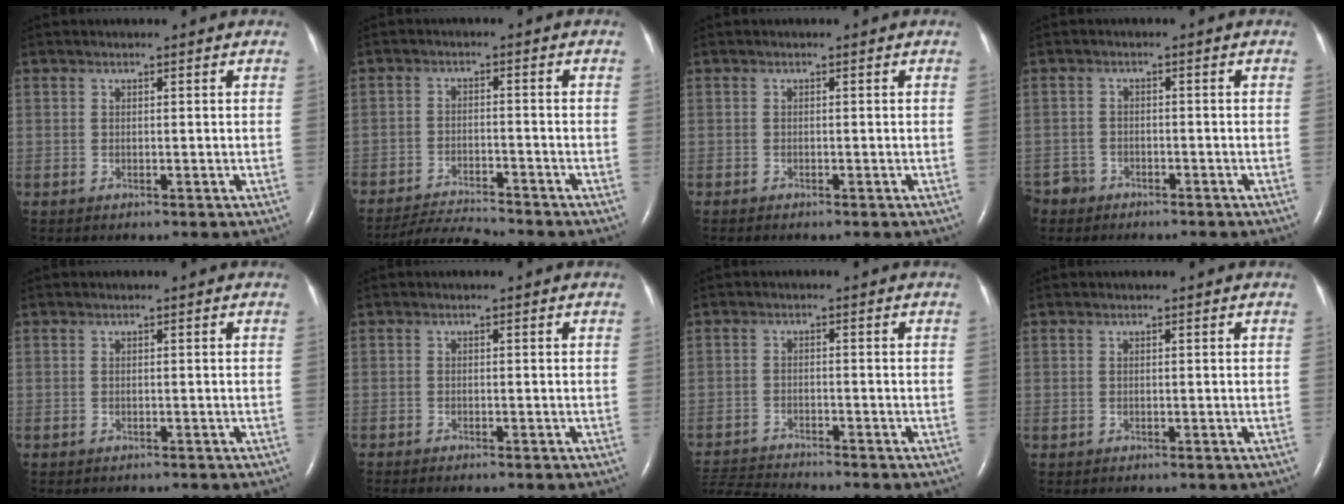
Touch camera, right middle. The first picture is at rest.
{"total": 6.4, "force": [-6.3, -0.5, 0.8], "torque": [-0.014, -0.017, -0.112]}
{"total": 1.1, "force": [-0.9, 0.2, 0.6], "torque": [-0.011, -0.003, -0.007]}
{"total": 3.9, "force": [-3.2, 2.2, -0.4], "torque": [0.000, 0.003, -0.060]}
{"total": 0.6, "force": [-0.6, 0.2, 0.2], "torque": [-0.009, -0.001, -0.007]}
{"total": 2.9, "force": [-2.5, 0.3, 1.5], "torque": [-0.020, -0.006, -0.027]}
{"total": 6.8, "force": [-6.7, -0.9, 0.8], "torque": [-0.017, -0.011, -0.120]}
{"total": 0.0}